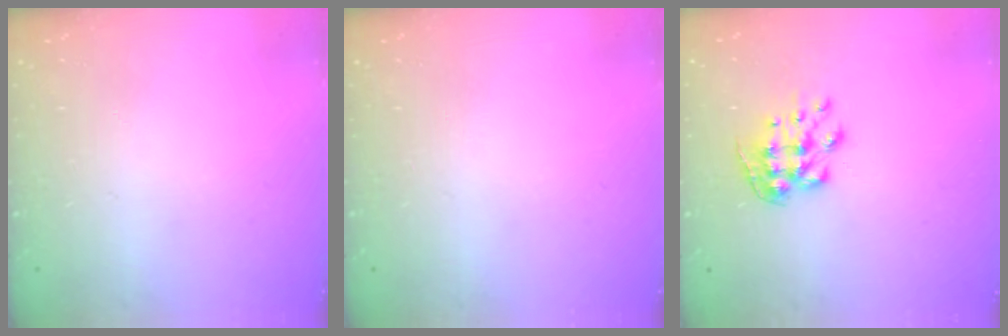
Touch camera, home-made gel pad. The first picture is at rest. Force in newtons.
{"total": 0.0}
{"total": 8.4, "press": 8.3, "slide": 0.4}